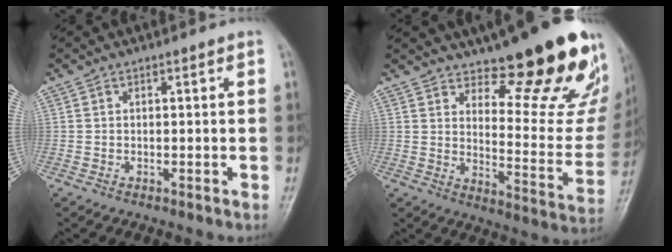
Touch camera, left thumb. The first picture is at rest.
{"total": 20.5, "force": [14.4, 5.9, 13.4], "torque": [-0.133, -0.121, 0.198]}